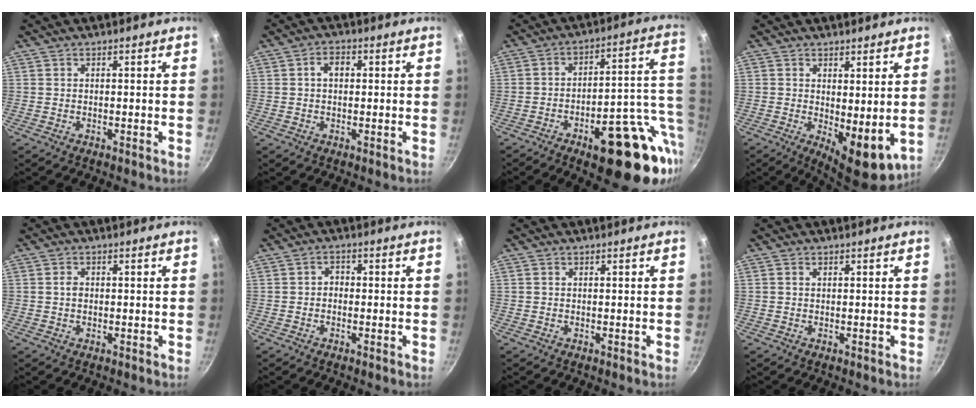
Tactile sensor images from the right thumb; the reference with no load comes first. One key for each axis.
{"total": 3.4, "fx": 0.6, "fy": 2.4, "fz": 2.4, "tx": -0.027, "ty": 0.011, "tz": 0.006}
{"total": 22.1, "fx": -7.4, "fy": 8.8, "fz": 18.8, "tx": -0.194, "ty": 0.031, "tz": -0.096}
{"total": 8.2, "fx": 0.5, "fy": 3.6, "fz": 7.3, "tx": -0.088, "ty": -0.020, "tz": 0.016}
{"total": 1.8, "fx": 0.1, "fy": 1.3, "fz": 1.1, "tx": -0.016, "ty": 0.006, "tz": 0.001}
{"total": 2.0, "fx": -0.3, "fy": 1.6, "fz": 1.1, "tx": -0.009, "ty": 0.011, "tz": -0.008}
{"total": 0.0}
{"total": 0.7, "fx": 0.3, "fy": 0.5, "fz": 0.4, "tx": -0.007, "ty": 0.003, "tz": 0.005}